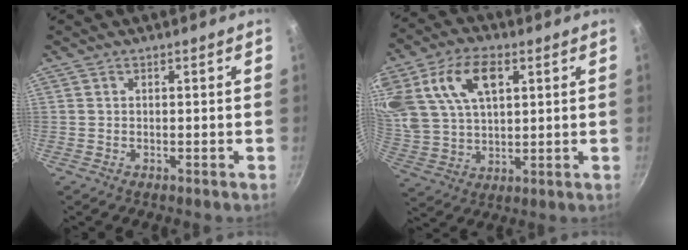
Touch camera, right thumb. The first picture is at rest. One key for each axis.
{"total": 16.6, "fx": 6.1, "fy": 10.0, "fz": 11.8, "tx": -0.221, "ty": -0.004, "tz": 0.119}